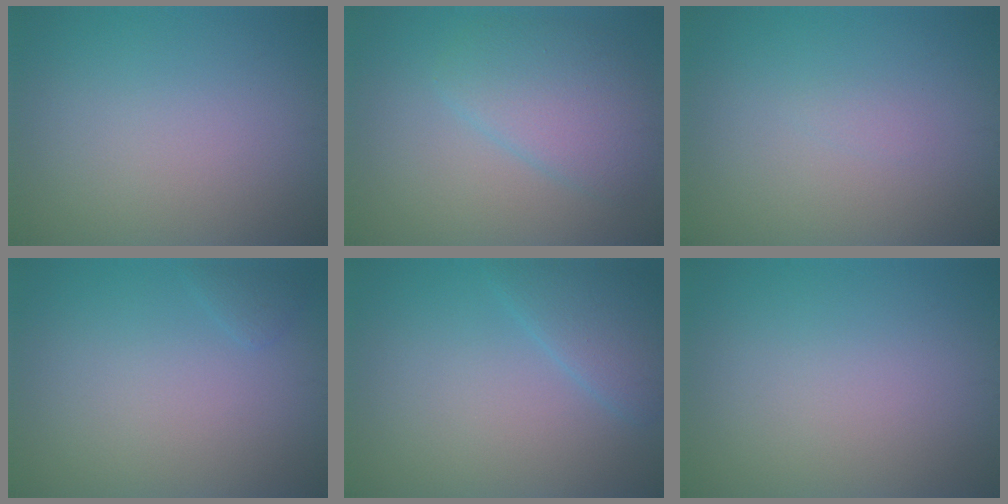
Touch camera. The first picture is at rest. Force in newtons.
{"total": 4.4, "press": 4.4, "slide": 0.2}
{"total": 0.5, "press": 0.5, "slide": 0.1}
{"total": 0.7, "press": 0.7, "slide": 0.1}
{"total": 2.8, "press": 2.8, "slide": 0.1}
{"total": 0.0}